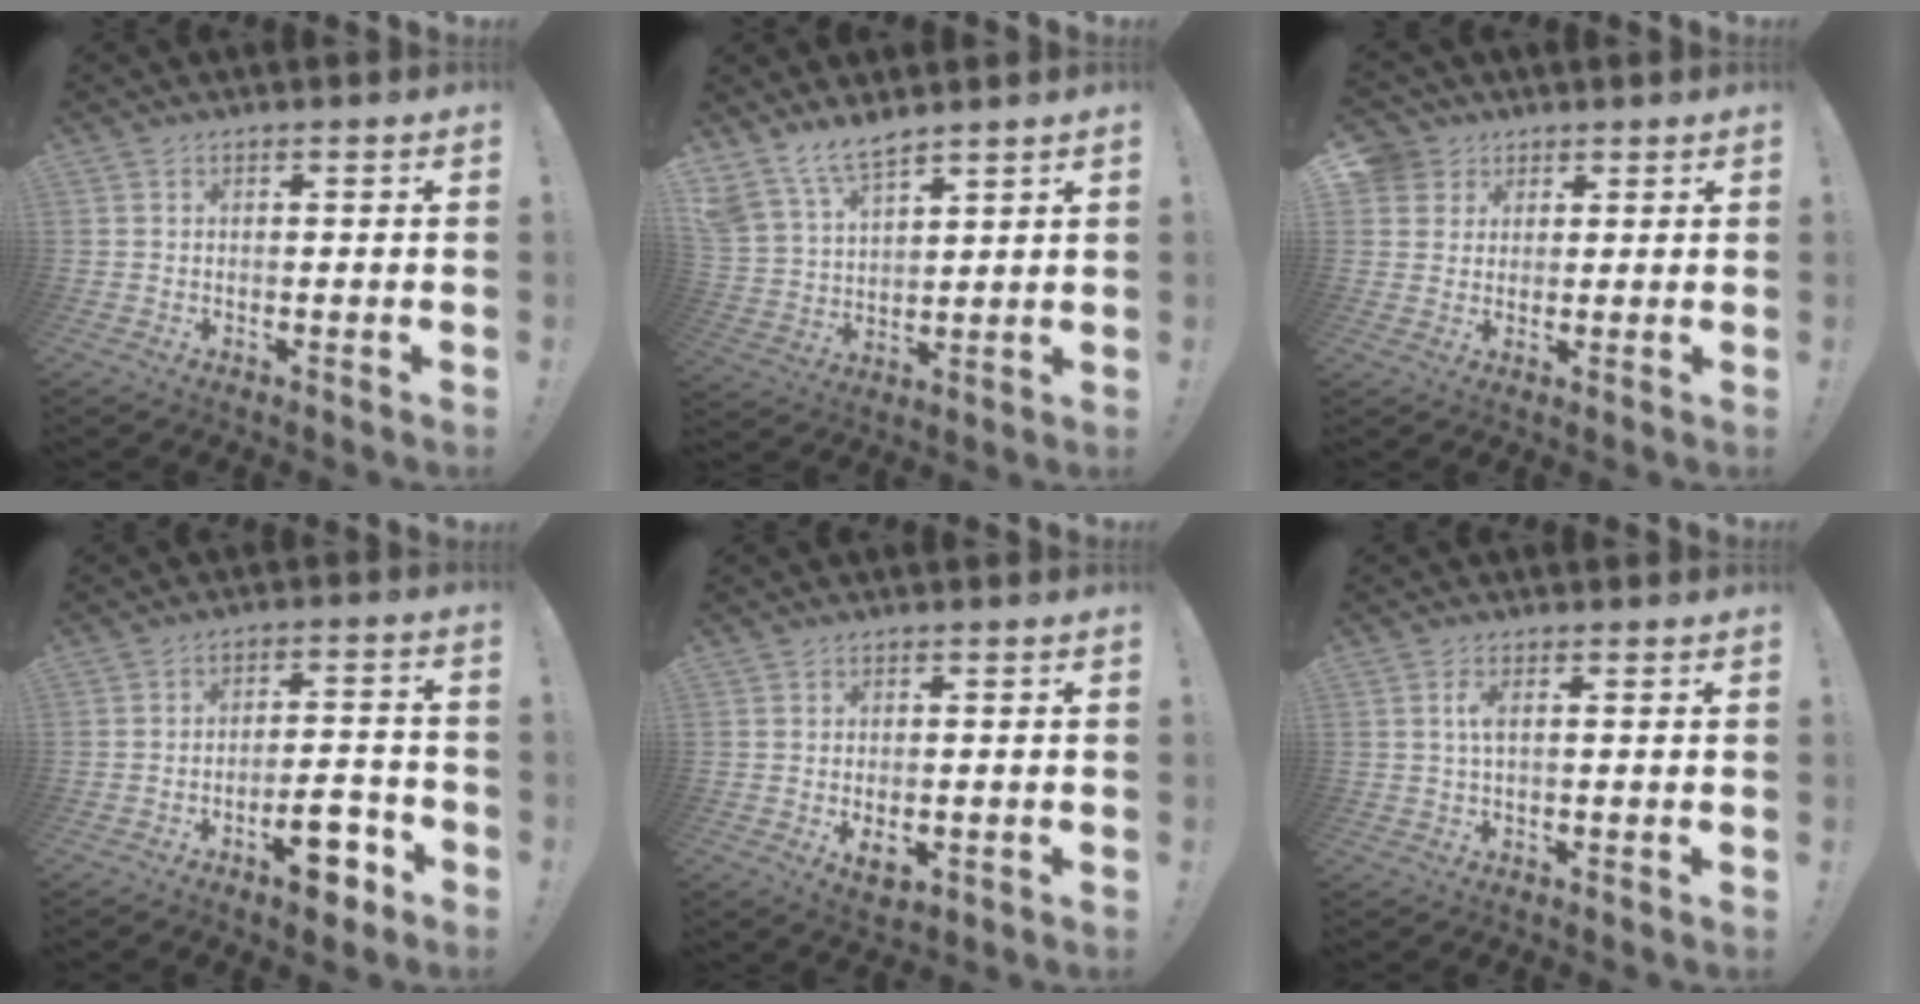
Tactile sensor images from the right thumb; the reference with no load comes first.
{"total": 9.8, "force": [8.6, 3.5, 3.4], "torque": [-0.078, -0.052, 0.168]}
{"total": 5.7, "force": [2.7, 4.9, 1.0], "torque": [-0.013, -0.013, 0.053]}
{"total": 10.7, "force": [-6.1, 4.2, 7.8], "torque": [-0.087, 0.044, -0.101]}
{"total": 3.6, "force": [-0.9, 1.9, 2.9], "torque": [-0.044, 0.000, -0.014]}
{"total": 2.7, "force": [0.3, 0.7, 2.6], "torque": [-0.045, 0.001, 0.001]}